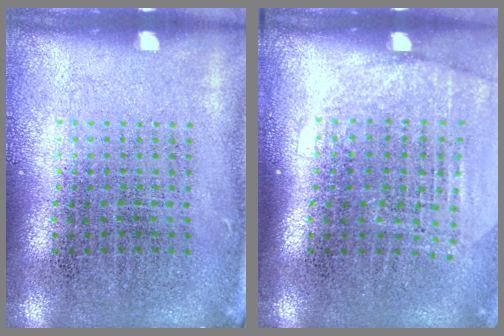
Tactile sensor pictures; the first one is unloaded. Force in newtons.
{"total": 1.8, "press": 1.6, "slide": 0.7}